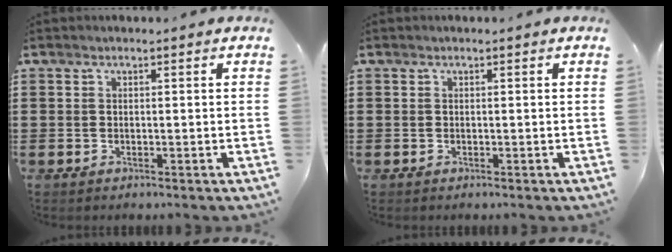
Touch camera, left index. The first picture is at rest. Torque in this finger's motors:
{"motor_torque": [0.00, 0.00, 0.00, 0.00]}